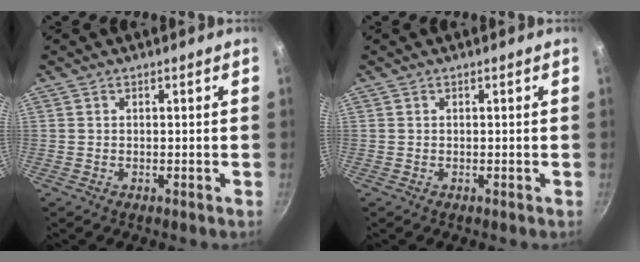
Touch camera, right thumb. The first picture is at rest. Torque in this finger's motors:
{"motor_torque": [-0.09, 0.02, 0.05, -0.04, 0.00]}